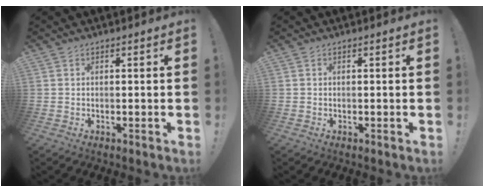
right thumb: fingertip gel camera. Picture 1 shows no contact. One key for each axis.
{"total": 0.0}